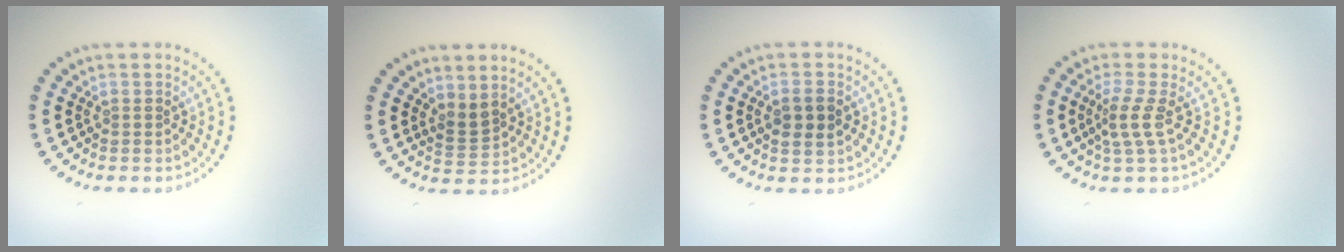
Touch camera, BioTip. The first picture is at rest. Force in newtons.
{"total": 1.8, "press": 1.3, "slide": 1.3}
{"total": 2.3, "press": 2.3, "slide": 0.4}
{"total": 2.3, "press": 1.6, "slide": 1.7}